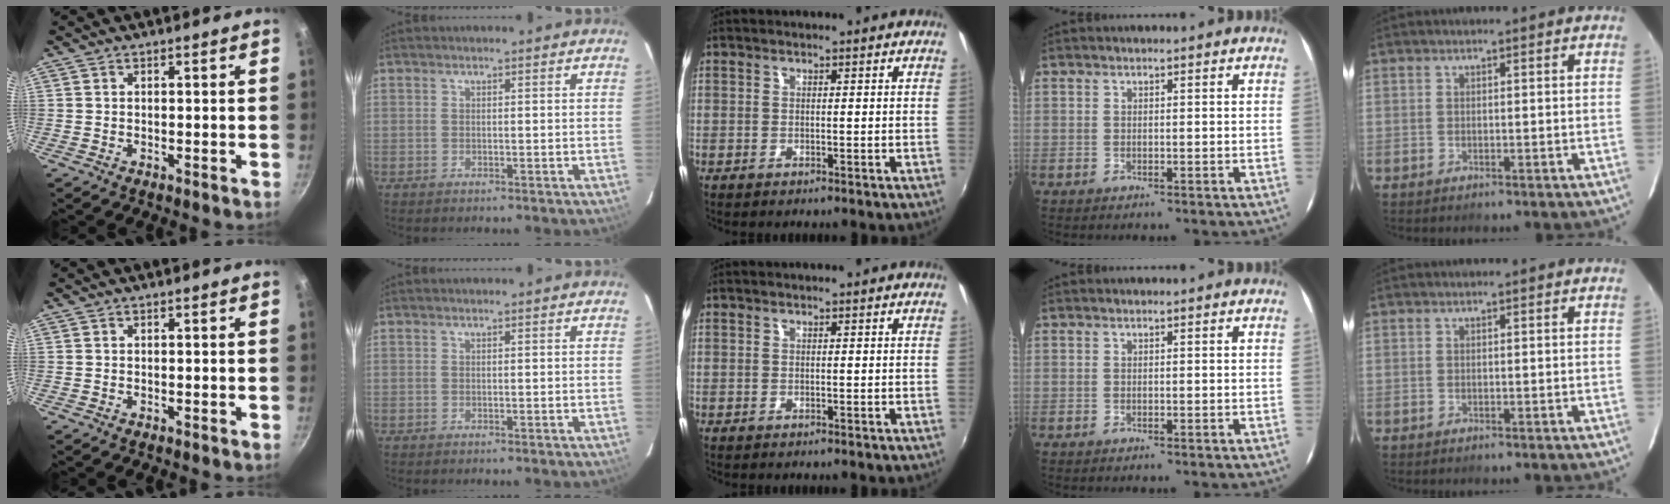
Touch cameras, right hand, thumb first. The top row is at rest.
{}